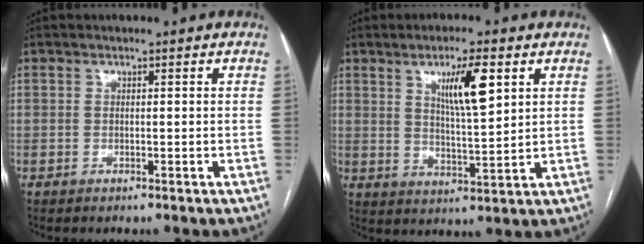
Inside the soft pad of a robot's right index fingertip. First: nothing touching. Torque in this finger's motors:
{"motor_torque": [0.34, 0.13, 0.21, 0.10]}